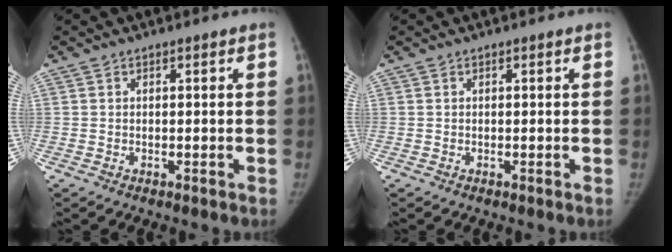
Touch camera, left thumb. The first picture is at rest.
{"total": 0.0}